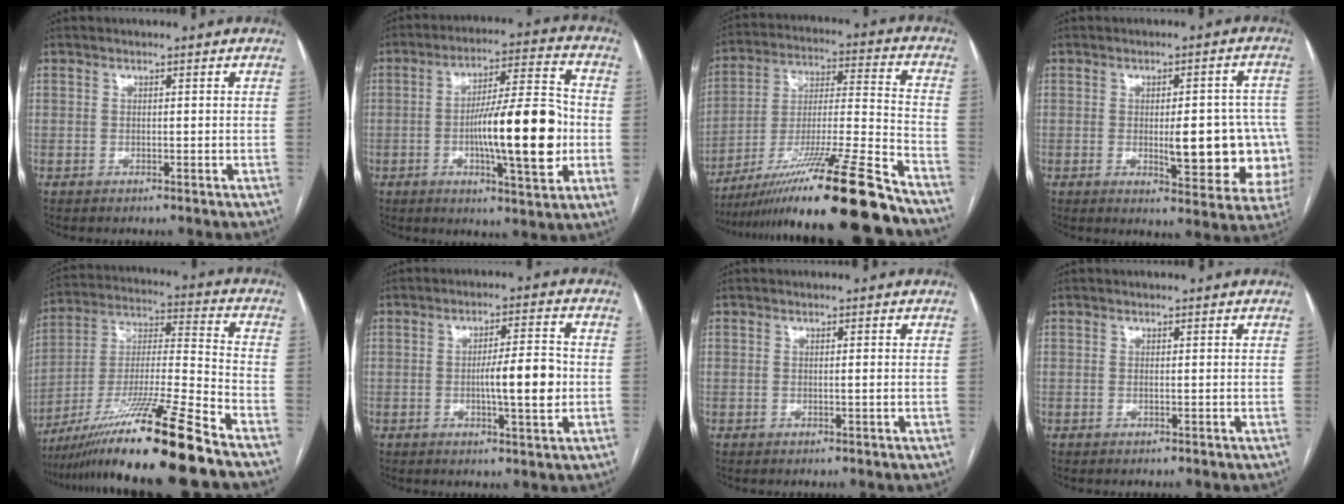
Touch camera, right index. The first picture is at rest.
{"total": 17.6, "force": [-2.7, 2.2, 17.2], "torque": [-0.266, 0.002, -0.041]}
{"total": 23.3, "force": [-18.4, -1.3, 14.2], "torque": [-0.220, -0.021, -0.317]}
{"total": 13.7, "force": [-2.1, 4.1, 12.9], "torque": [-0.116, 0.013, -0.014]}
{"total": 20.2, "force": [-15.0, -1.7, 13.4], "torque": [-0.257, -0.026, -0.269]}
{"total": 7.9, "force": [-1.2, 0.8, 7.7], "torque": [-0.120, 0.002, -0.019]}
{"total": 0.7, "force": [-0.1, -0.1, 0.7], "torque": [-0.012, 0.000, -0.001]}
{"total": 0.0}